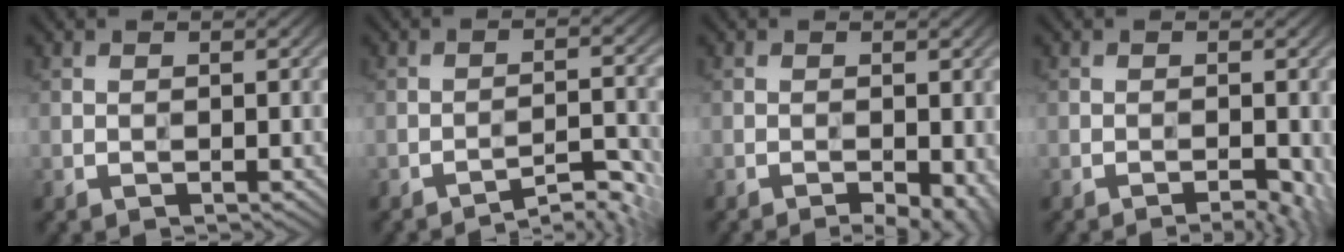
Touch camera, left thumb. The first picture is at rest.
{"total": 4.8, "force": [-4.0, 0.5, 2.6], "torque": [-0.045, 0.013, -0.062]}
{"total": 4.7, "force": [-2.5, 1.7, 3.5], "torque": [-0.052, -0.008, -0.022]}
{"total": 2.3, "force": [-1.4, 0.5, 1.8], "torque": [-0.025, 0.001, -0.018]}